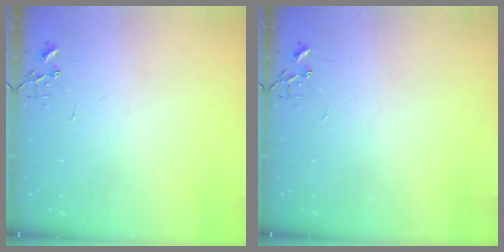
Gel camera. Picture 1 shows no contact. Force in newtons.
{"total": 0.0}